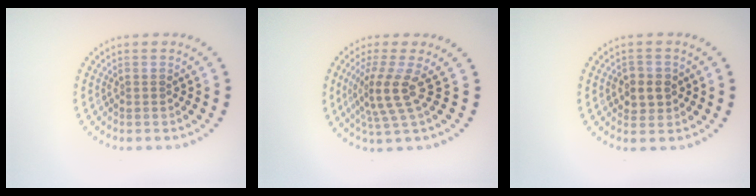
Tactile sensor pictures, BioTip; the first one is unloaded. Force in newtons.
{"total": 3.4, "press": 2.6, "slide": 2.2}
{"total": 2.5, "press": 2.4, "slide": 0.6}